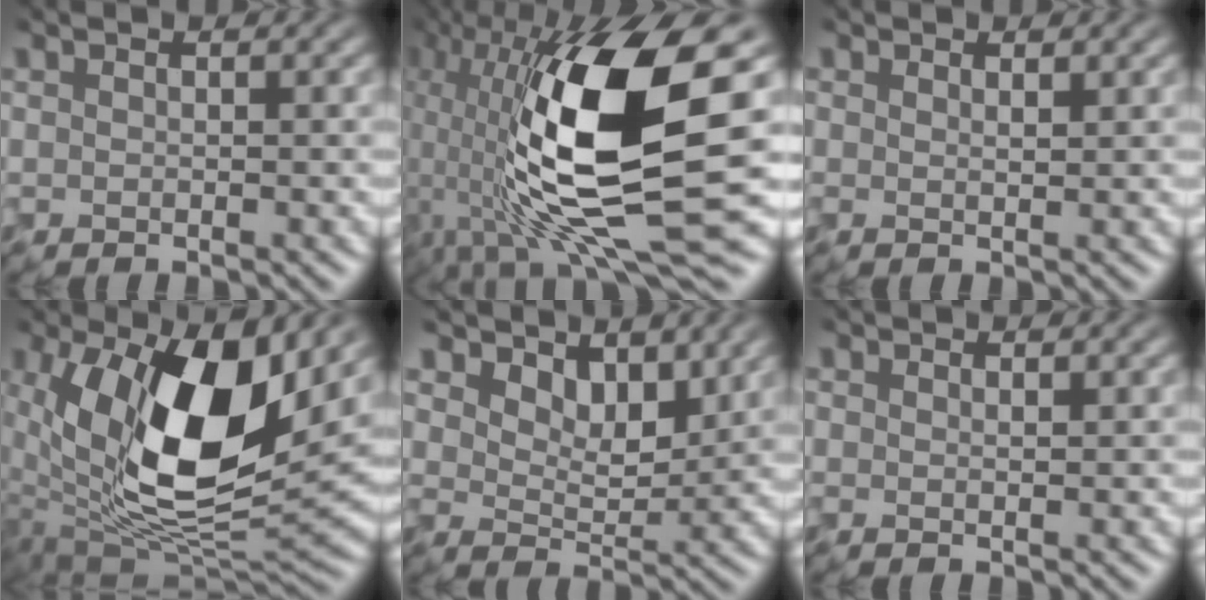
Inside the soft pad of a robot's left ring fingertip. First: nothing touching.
{"total": 14.9, "force": [-1.4, 4.9, 13.9], "torque": [-0.277, -0.001, -0.020]}
{"total": 0.5, "force": [0.0, -0.3, -0.4], "torque": [0.001, 0.001, 0.008]}
{"total": 13.0, "force": [2.0, 6.4, 11.1], "torque": [-0.196, -0.033, 0.051]}
{"total": 2.5, "force": [2.1, 1.2, 0.7], "torque": [-0.029, -0.008, 0.036]}
{"total": 0.7, "force": [-0.3, -0.4, -0.5], "torque": [0.004, 0.001, 0.004]}